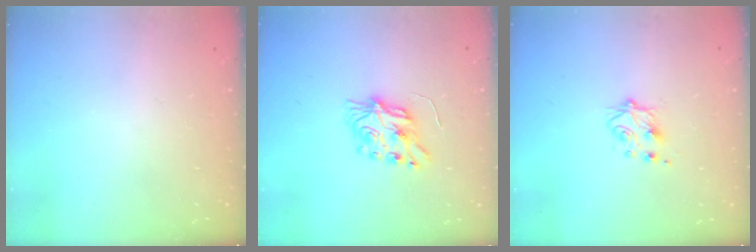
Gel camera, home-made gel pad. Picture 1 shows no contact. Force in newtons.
{"total": 7.4, "press": 7.3, "slide": 0.7}
{"total": 4.9, "press": 4.8, "slide": 0.7}